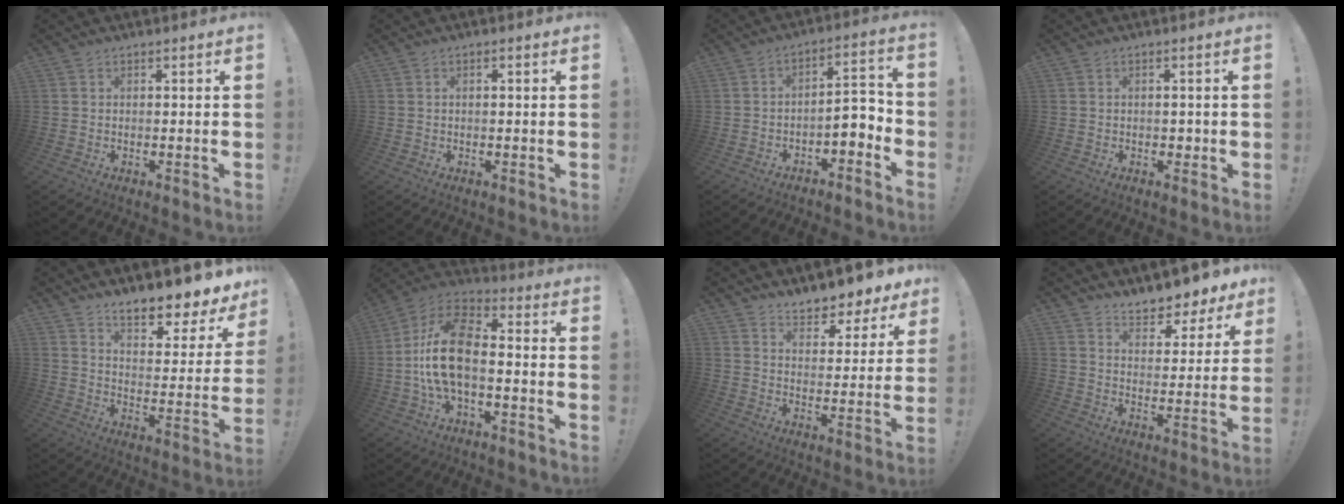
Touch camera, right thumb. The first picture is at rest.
{"total": 0.9, "force": [-0.2, 0.1, 0.9], "torque": [-0.016, 0.004, -0.003]}
{"total": 5.9, "force": [-3.0, 2.8, 4.3], "torque": [-0.056, 0.009, -0.054]}
{"total": 1.4, "force": [-0.2, 1.2, 0.6], "torque": [0.000, 0.001, -0.005]}
{"total": 9.7, "force": [8.4, 2.2, 4.4], "torque": [-0.059, -0.083, 0.141]}
{"total": 15.8, "force": [-2.5, 8.2, 13.3], "torque": [-0.254, 0.019, -0.042]}
{"total": 7.2, "force": [6.5, 2.5, 1.9], "torque": [-0.018, -0.066, 0.117]}
{"total": 7.5, "force": [6.7, 2.5, 2.2], "torque": [-0.022, -0.068, 0.119]}